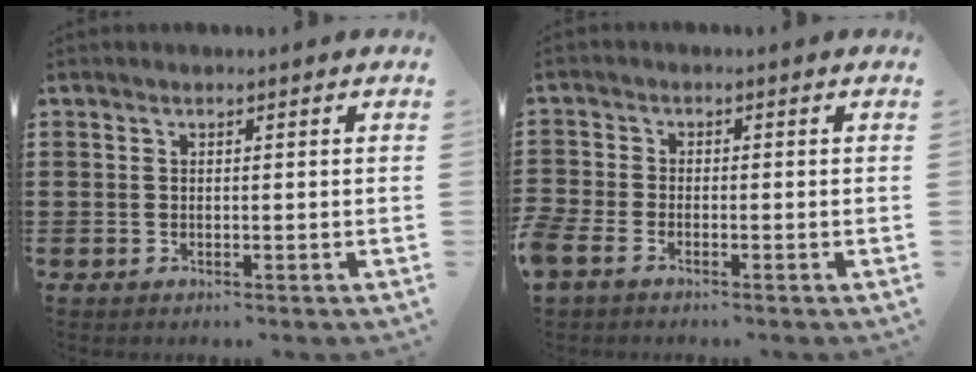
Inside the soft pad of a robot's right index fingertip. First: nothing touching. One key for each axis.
{"total": 1.7, "fx": -1.4, "fy": 0.5, "fz": 0.7, "tx": -0.036, "ty": -0.006, "tz": -0.035}